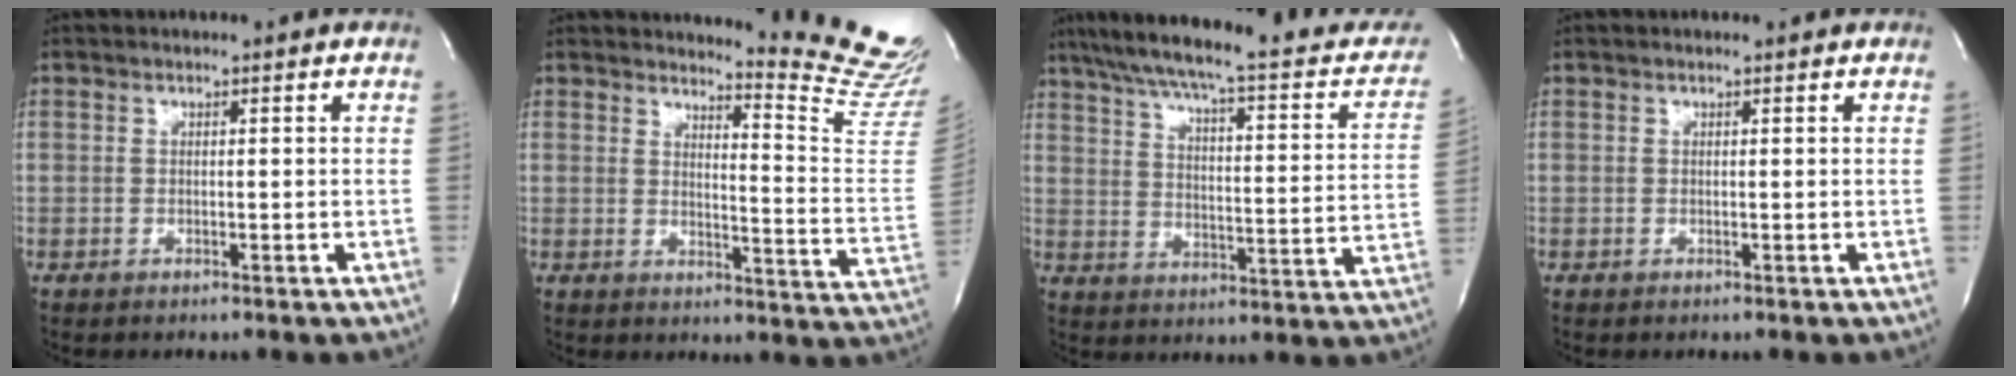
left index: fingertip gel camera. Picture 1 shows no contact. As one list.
[{"total": 13.1, "force": [12.9, -1.6, 1.4], "torque": [-0.010, -0.150, 0.129]}, {"total": 26.6, "force": [22.1, 4.5, 14.0], "torque": [-0.214, -0.009, 0.285]}, {"total": 0.8, "force": [0.7, 0.1, 0.2], "torque": [-0.009, 0.005, 0.009]}]